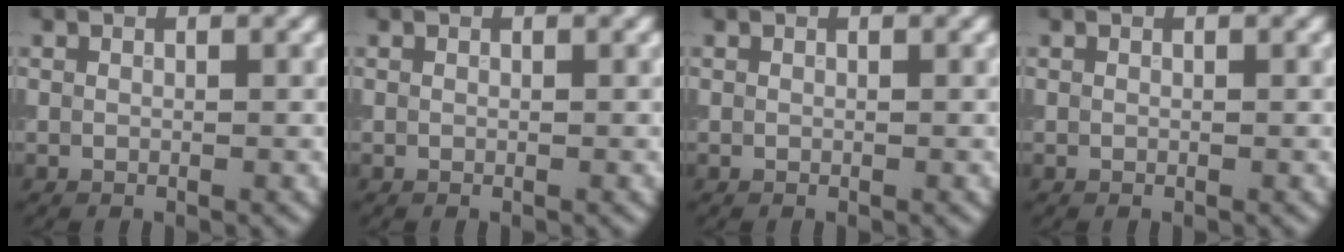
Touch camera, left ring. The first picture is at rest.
{"total": 0.0}
{"total": 0.0}
{"total": 0.0}